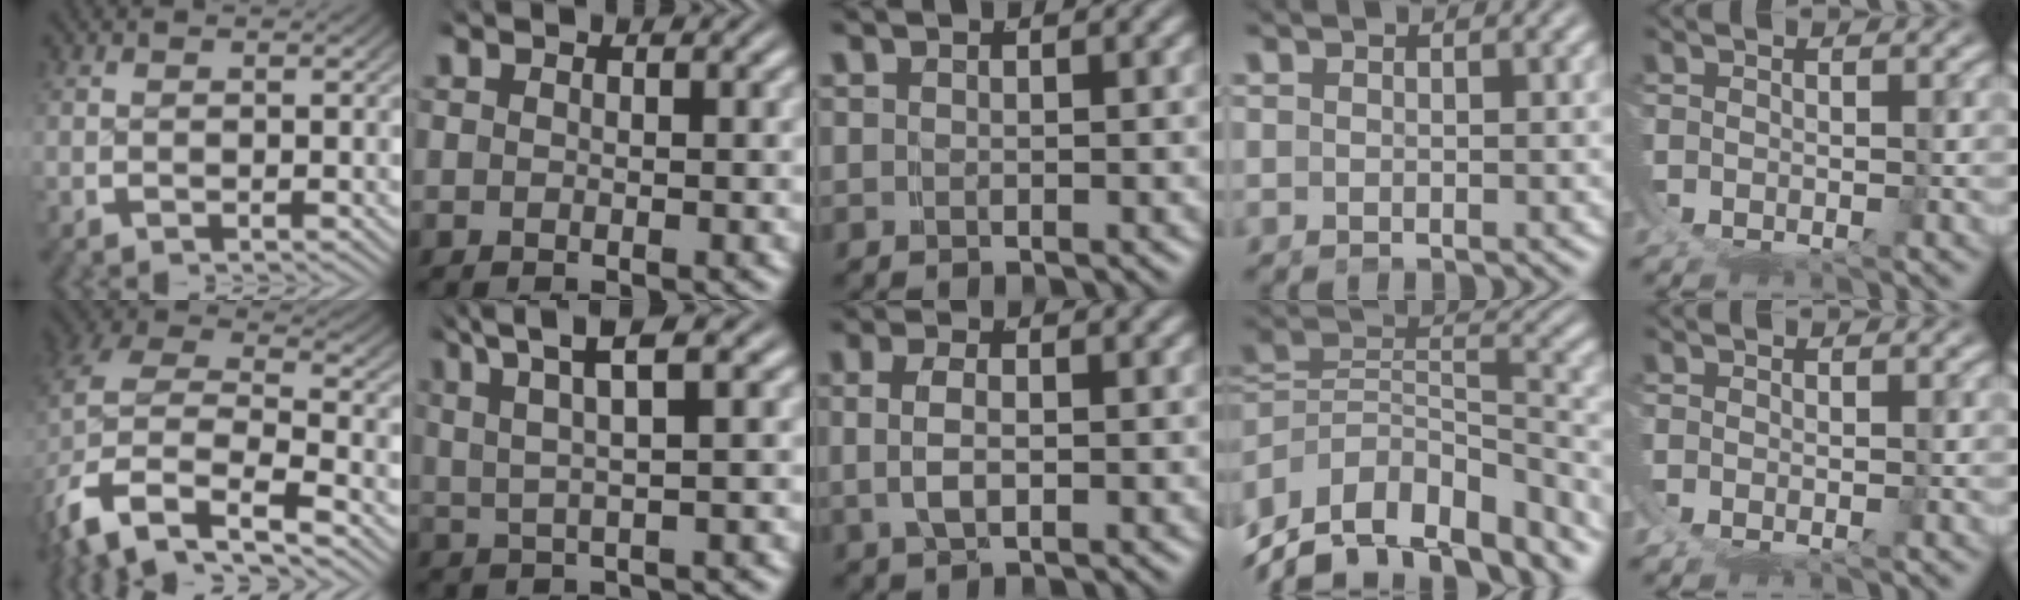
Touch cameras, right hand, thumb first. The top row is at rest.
{"thumb": {"total": 12.4, "force": [-1.6, 9.2, 8.2], "torque": [-0.197, -0.042, -0.014]}, "index": {"total": 5.5, "force": [3.3, 1.6, 4.1], "torque": [-0.083, 0.016, 0.049]}, "middle": {"total": 2.9, "force": [0.2, 1.5, 2.4], "torque": [-0.047, 0.002, 0.003]}, "ring": {"total": 14.2, "force": [-7.6, 9.0, 7.9], "torque": [-0.158, -0.044, -0.110]}, "little": {"total": 1.1, "force": [0.0, 0.8, 0.7], "torque": [-0.021, 0.001, -0.003]}}